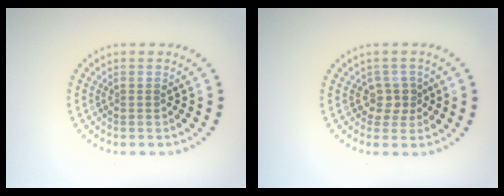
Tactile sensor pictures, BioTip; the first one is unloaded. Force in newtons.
{"total": 2.0, "press": 1.5, "slide": 1.3}